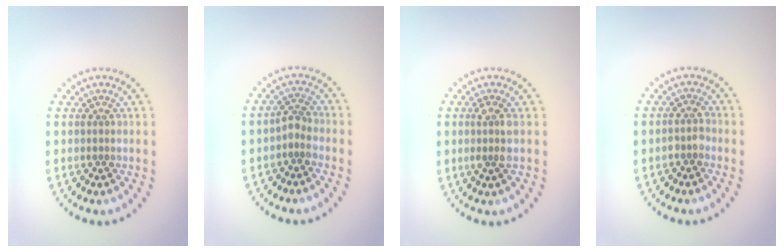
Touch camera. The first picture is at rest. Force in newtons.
{"total": 1.7, "press": 1.4, "slide": 1.1}
{"total": 1.8, "press": 1.5, "slide": 0.9}
{"total": 1.4, "press": 1.3, "slide": 0.6}